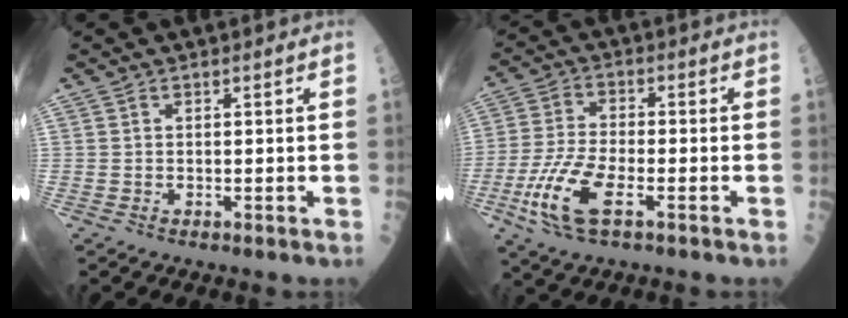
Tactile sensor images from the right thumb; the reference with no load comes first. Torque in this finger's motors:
{"motor_torque": [2.71, 2.29, 1.12, -0.57, 0.15]}